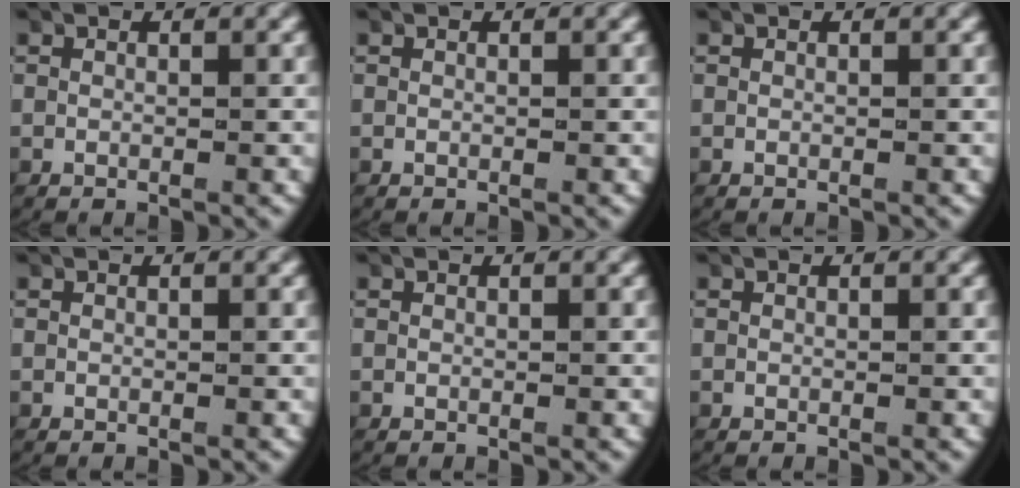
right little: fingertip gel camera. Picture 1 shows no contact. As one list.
[{"total": 0.0}, {"total": 0.0}, {"total": 0.0}, {"total": 0.0}, {"total": 0.0}]